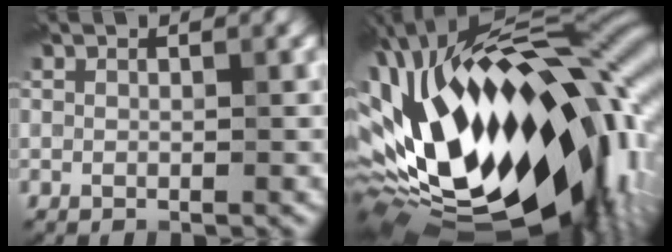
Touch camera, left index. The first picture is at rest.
{"total": 20.8, "force": [-1.3, 11.5, 17.3], "torque": [-0.313, -0.034, -0.027]}